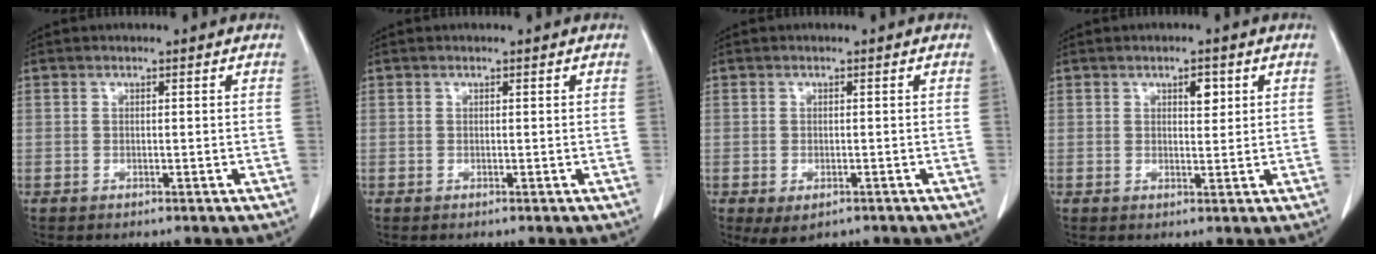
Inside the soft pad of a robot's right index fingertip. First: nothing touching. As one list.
[{"total": 0.0}, {"total": 3.5, "force": [-1.9, 1.9, 2.3], "torque": [-0.042, -0.010, -0.018]}, {"total": 2.4, "force": [1.1, 1.1, 1.9], "torque": [-0.027, -0.002, 0.017]}]